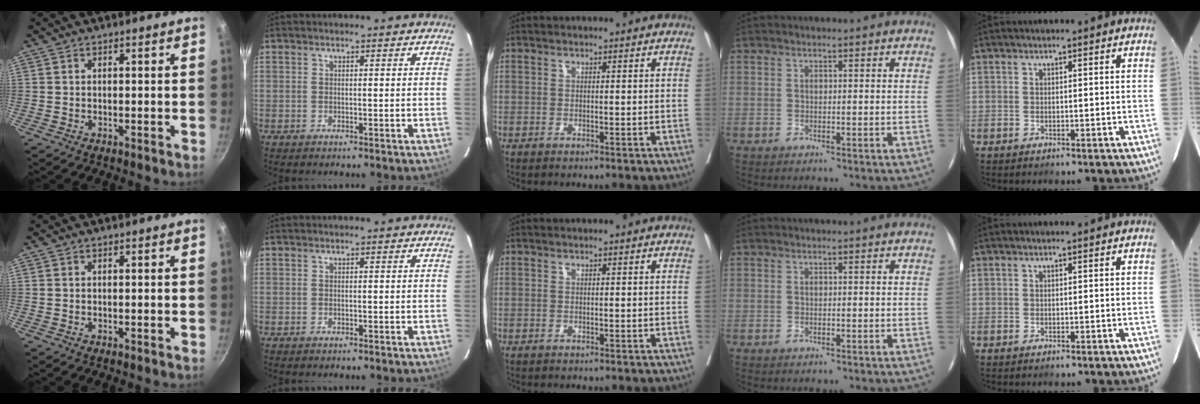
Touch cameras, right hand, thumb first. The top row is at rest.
{}